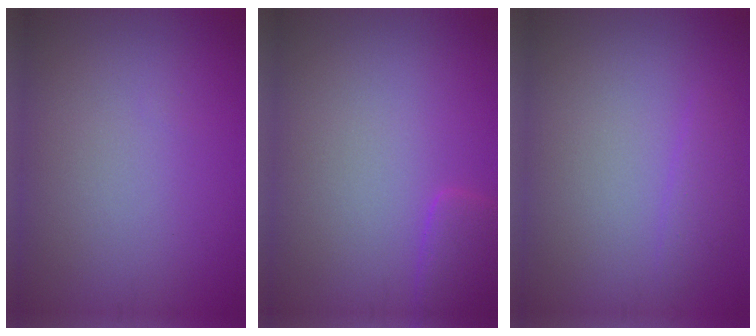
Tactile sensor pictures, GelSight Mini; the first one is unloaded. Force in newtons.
{"total": 1.9, "press": 1.9, "slide": 0.3}
{"total": 1.4, "press": 1.4, "slide": 0.0}